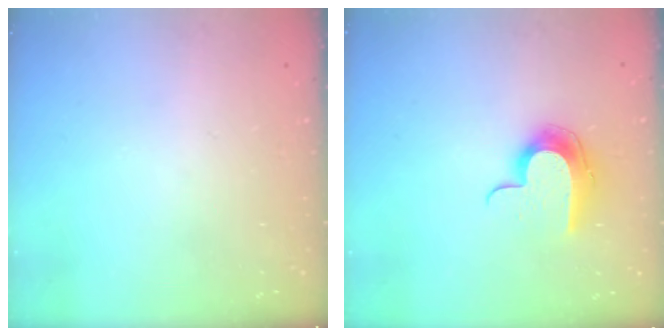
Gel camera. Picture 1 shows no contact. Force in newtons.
{"total": 11.6, "press": 11.6, "slide": 0.8}